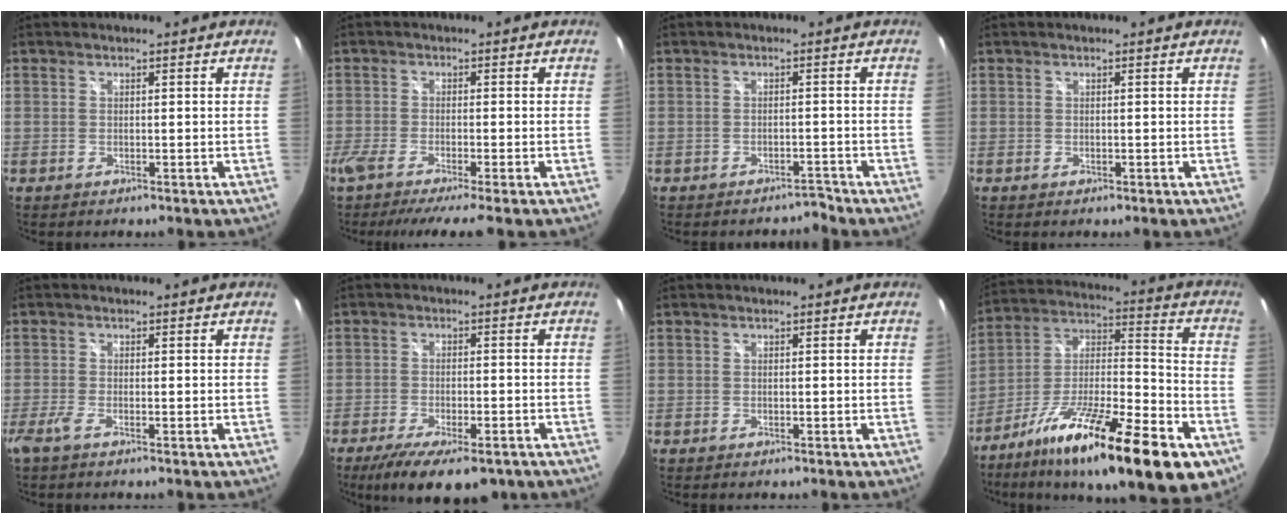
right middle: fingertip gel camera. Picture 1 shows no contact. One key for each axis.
{"total": 6.4, "fx": -5.3, "fy": -0.8, "fz": 3.6, "tx": -0.072, "ty": -0.030, "tz": -0.091}
{"total": 2.0, "fx": -1.9, "fy": 0.6, "fz": -0.2, "tx": 0.007, "ty": 0.006, "tz": -0.027}
{"total": 0.0}
{"total": 1.8, "fx": -1.1, "fy": -0.1, "fz": 1.4, "tx": -0.031, "ty": -0.007, "tz": -0.026}
{"total": 12.3, "fx": -8.4, "fy": 4.1, "fz": 8.0, "tx": -0.163, "ty": -0.036, "tz": -0.127}
{"total": 0.0}
{"total": 26.3, "fx": -14.8, "fy": 6.5, "fz": 20.8, "tx": -0.330, "ty": -0.024, "tz": -0.240}